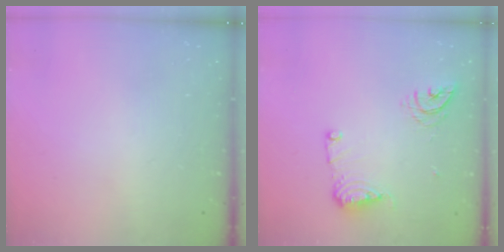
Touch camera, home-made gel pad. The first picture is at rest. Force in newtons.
{"total": 10.0, "press": 10.0, "slide": 0.8}